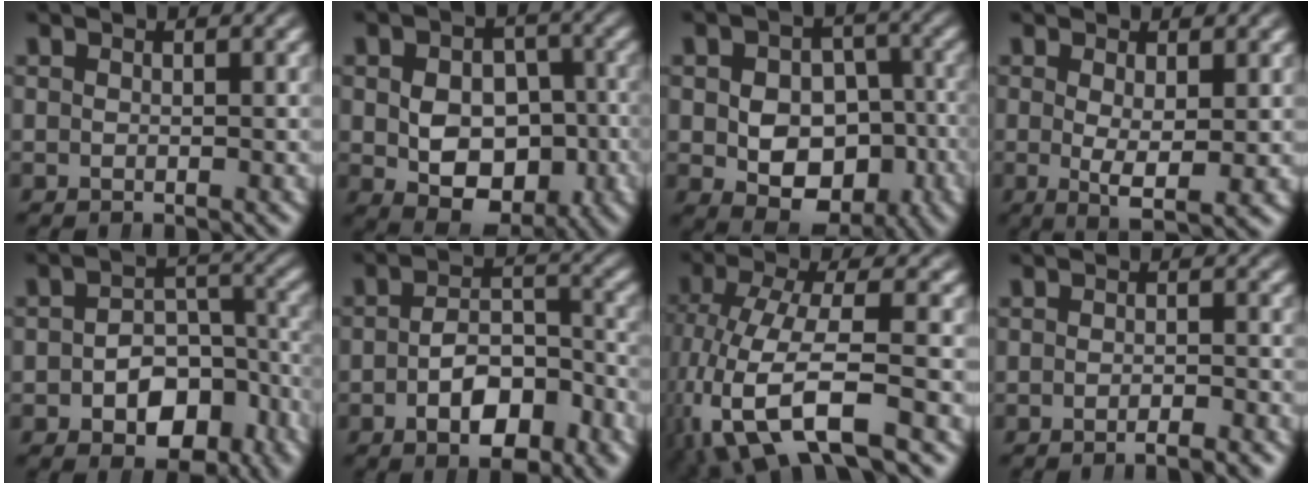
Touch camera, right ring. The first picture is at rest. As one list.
[{"total": 8.3, "force": [-2.8, 5.8, 5.3], "torque": [-0.093, -0.050, -0.024]}, {"total": 8.7, "force": [-3.2, 6.3, 5.1], "torque": [-0.084, -0.052, -0.032]}, {"total": 4.3, "force": [-0.9, 1.2, 4.0], "torque": [-0.071, -0.033, 0.001]}, {"total": 6.5, "force": [-3.5, 4.1, 3.8], "torque": [-0.044, -0.021, -0.046]}, {"total": 6.1, "force": [-3.1, 3.1, 4.2], "torque": [-0.064, -0.018, -0.044]}, {"total": 7.5, "force": [-3.1, 3.4, 5.9], "torque": [-0.140, -0.044, -0.029]}, {"total": 1.8, "force": [-1.6, 0.0, 0.9], "torque": [-0.008, 0.002, -0.032]}]